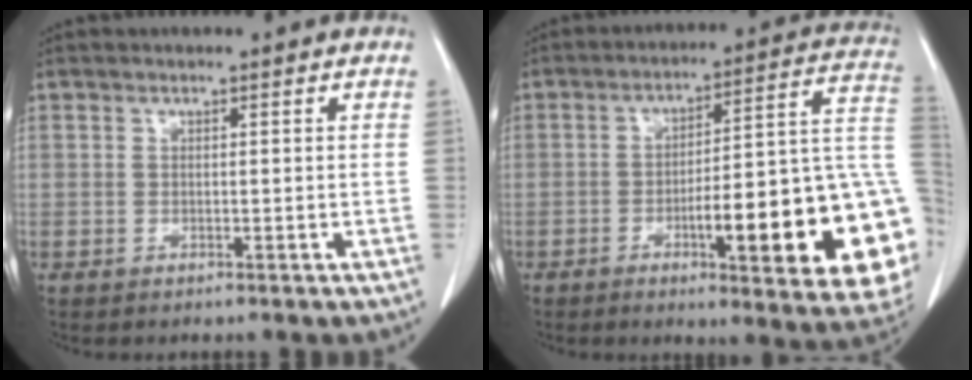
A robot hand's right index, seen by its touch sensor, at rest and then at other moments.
{"total": 23.5, "force": [-6.2, 3.7, 22.4], "torque": [-0.207, 0.018, -0.073]}